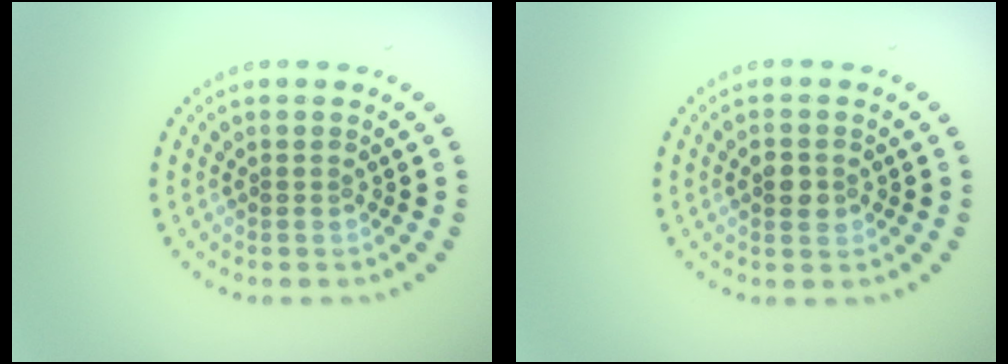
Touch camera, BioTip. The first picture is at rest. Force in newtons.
{"total": 1.6, "press": 1.6, "slide": 0.1}